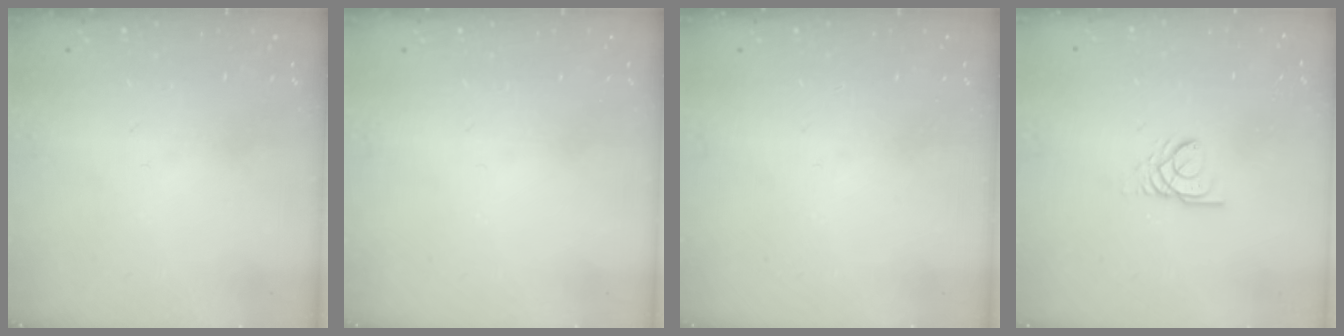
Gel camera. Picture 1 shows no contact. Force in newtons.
{"total": 0.0}
{"total": 0.0}
{"total": 2.6, "press": 2.6, "slide": 0.1}